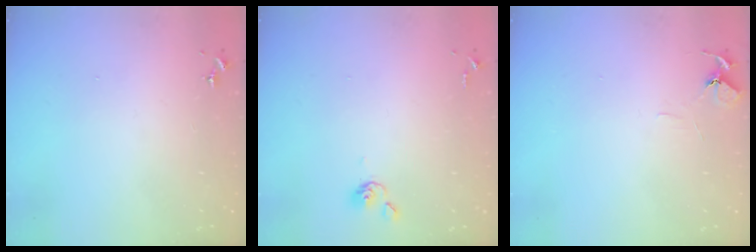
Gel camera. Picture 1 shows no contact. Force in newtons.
{"total": 3.8, "press": 3.7, "slide": 0.8}
{"total": 5.8, "press": 5.8, "slide": 0.6}